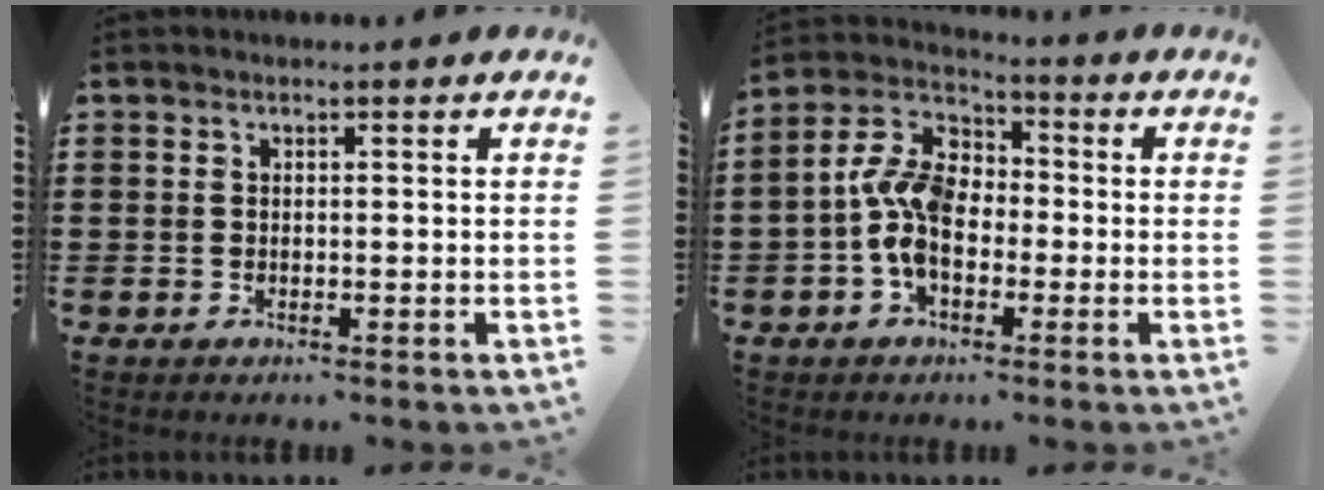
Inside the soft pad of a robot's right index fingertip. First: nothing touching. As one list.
[{"total": 9.3, "force": [-1.3, 6.1, 6.9], "torque": [-0.179, 0.003, -0.031]}]